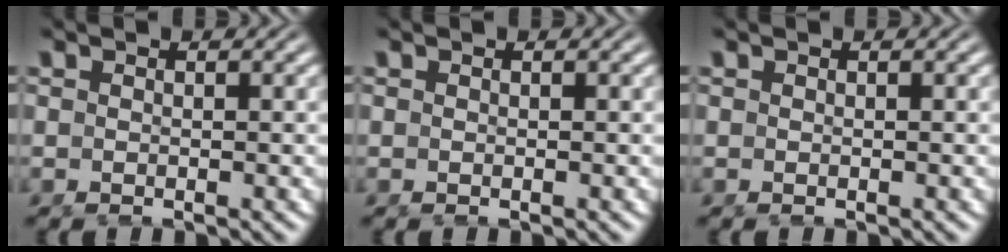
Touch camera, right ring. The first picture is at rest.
{"total": 0.0}
{"total": 0.0}